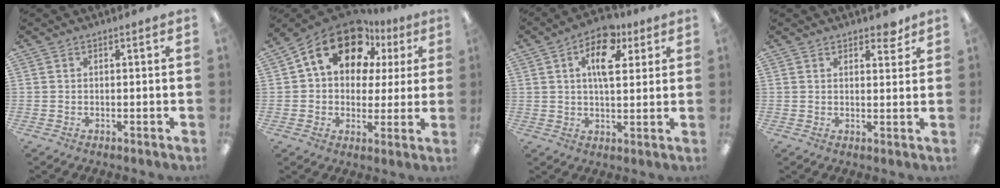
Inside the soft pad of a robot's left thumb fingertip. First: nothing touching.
{"total": 15.6, "force": [9.1, 9.6, 8.2], "torque": [-0.146, -0.041, 0.166]}
{"total": 11.8, "force": [4.8, 6.2, 8.7], "torque": [-0.120, -0.008, 0.078]}
{"total": 3.2, "force": [2.7, 1.3, 1.2], "torque": [-0.003, -0.012, 0.044]}